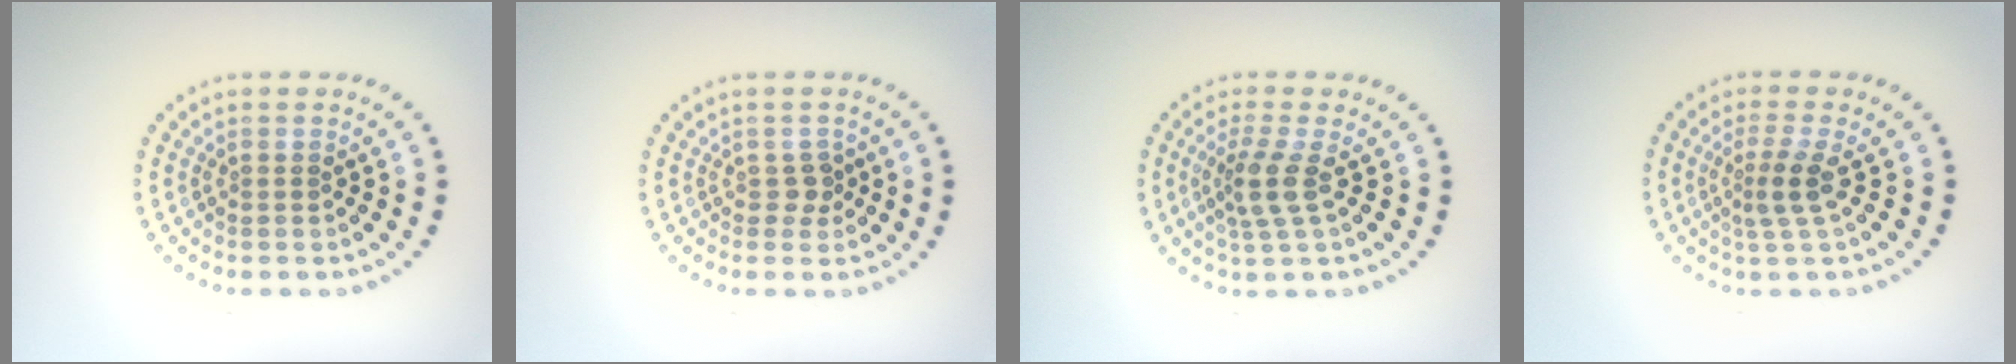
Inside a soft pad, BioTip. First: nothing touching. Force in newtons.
{"total": 1.2, "press": 0.9, "slide": 0.7}
{"total": 2.7, "press": 2.0, "slide": 1.7}
{"total": 2.4, "press": 1.7, "slide": 1.7}